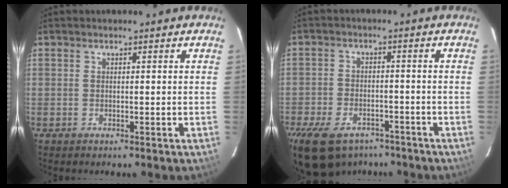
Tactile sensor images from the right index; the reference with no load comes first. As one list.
[{"total": 14.6, "force": [-9.9, 8.6, 6.5], "torque": [-0.166, 0.000, -0.151]}]